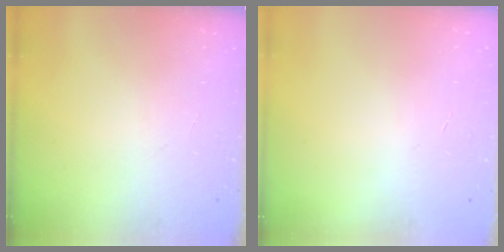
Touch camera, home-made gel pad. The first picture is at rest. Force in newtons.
{"total": 0.6, "press": 0.6, "slide": 0.2}